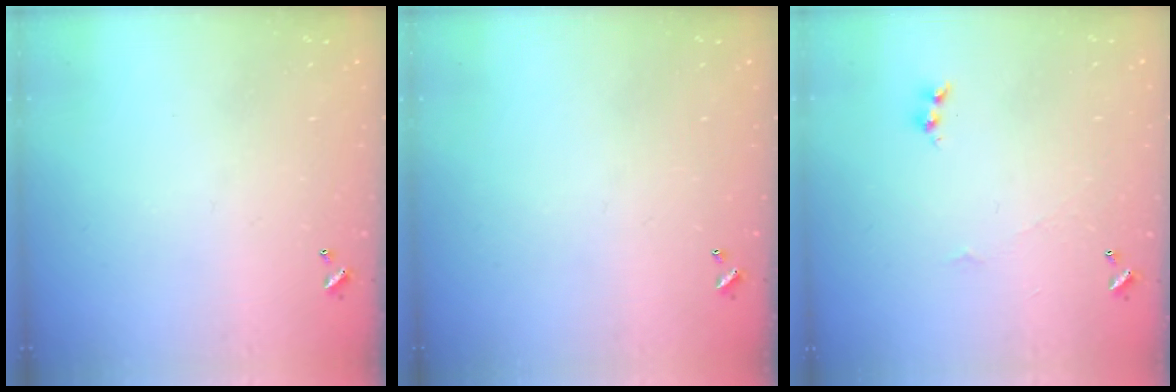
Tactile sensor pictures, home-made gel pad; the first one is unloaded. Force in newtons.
{"total": 0.0}
{"total": 1.6, "press": 1.5, "slide": 0.4}